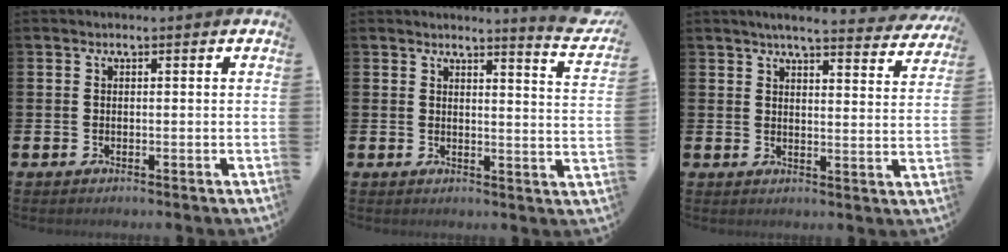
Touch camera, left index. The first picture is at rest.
{"total": 3.8, "force": [3.6, -0.4, 1.0], "torque": [-0.004, -0.040, 0.055]}
{"total": 4.9, "force": [4.6, 0.0, 1.6], "torque": [-0.036, -0.031, 0.077]}